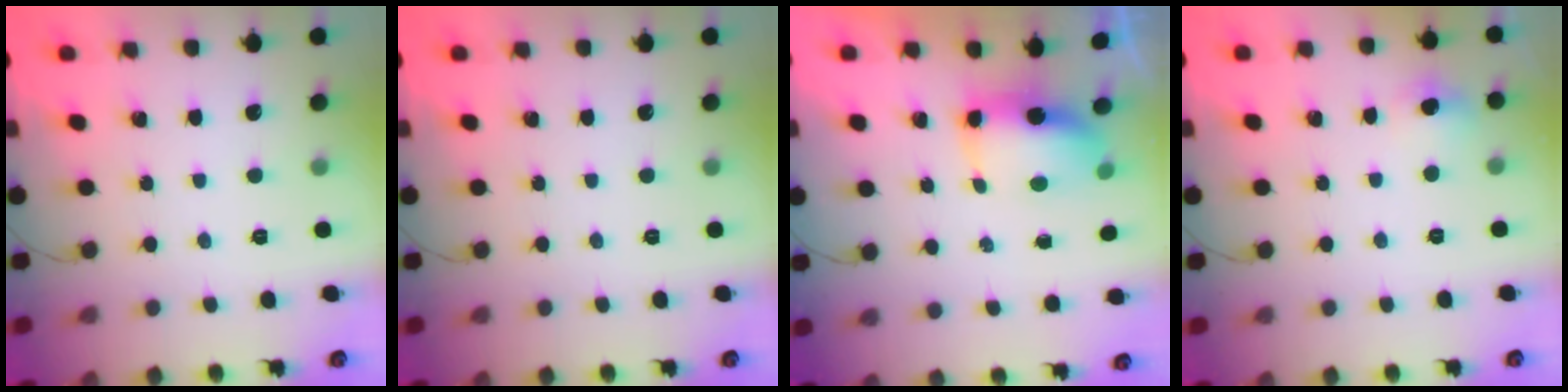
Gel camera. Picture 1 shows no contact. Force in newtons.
{"total": 0.0}
{"total": 7.2, "press": 7.2, "slide": 0.5}
{"total": 10.5, "press": 5.0, "slide": 9.3}